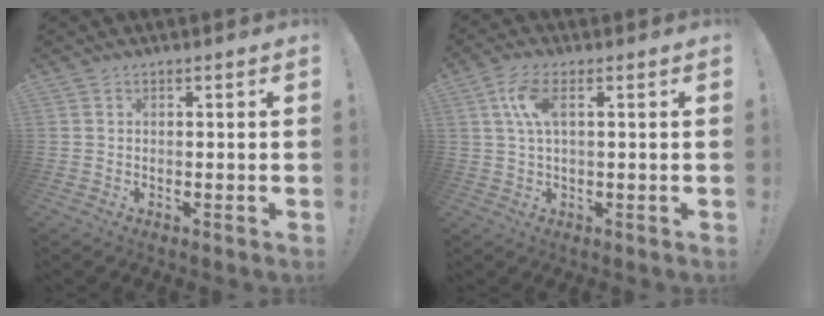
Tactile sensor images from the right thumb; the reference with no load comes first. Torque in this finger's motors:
{"motor_torque": [-0.05, 0.52, 0.95, -0.27, 0.33]}